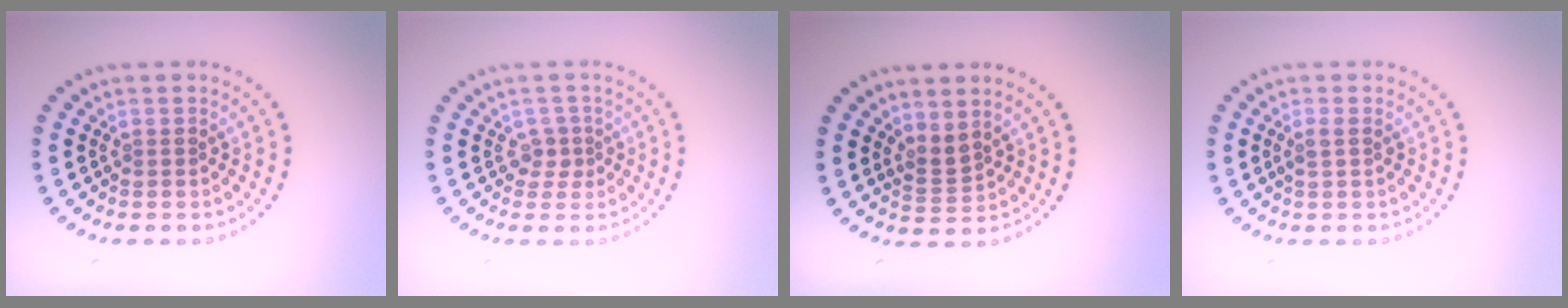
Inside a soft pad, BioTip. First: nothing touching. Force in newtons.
{"total": 1.5, "press": 1.1, "slide": 1.0}
{"total": 1.8, "press": 1.3, "slide": 1.1}
{"total": 1.1, "press": 1.0, "slide": 0.6}